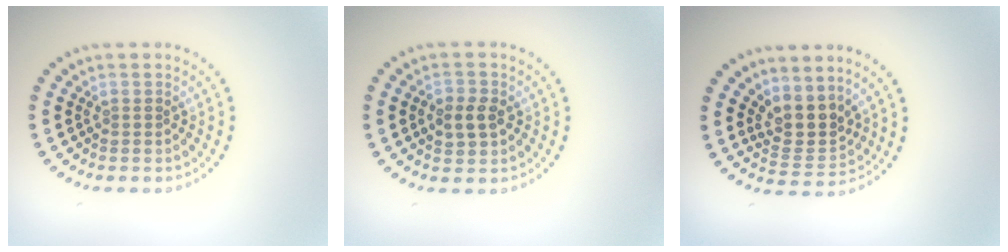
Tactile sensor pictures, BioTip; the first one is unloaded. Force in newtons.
{"total": 2.5, "press": 2.5, "slide": 0.2}
{"total": 3.2, "press": 2.4, "slide": 2.1}